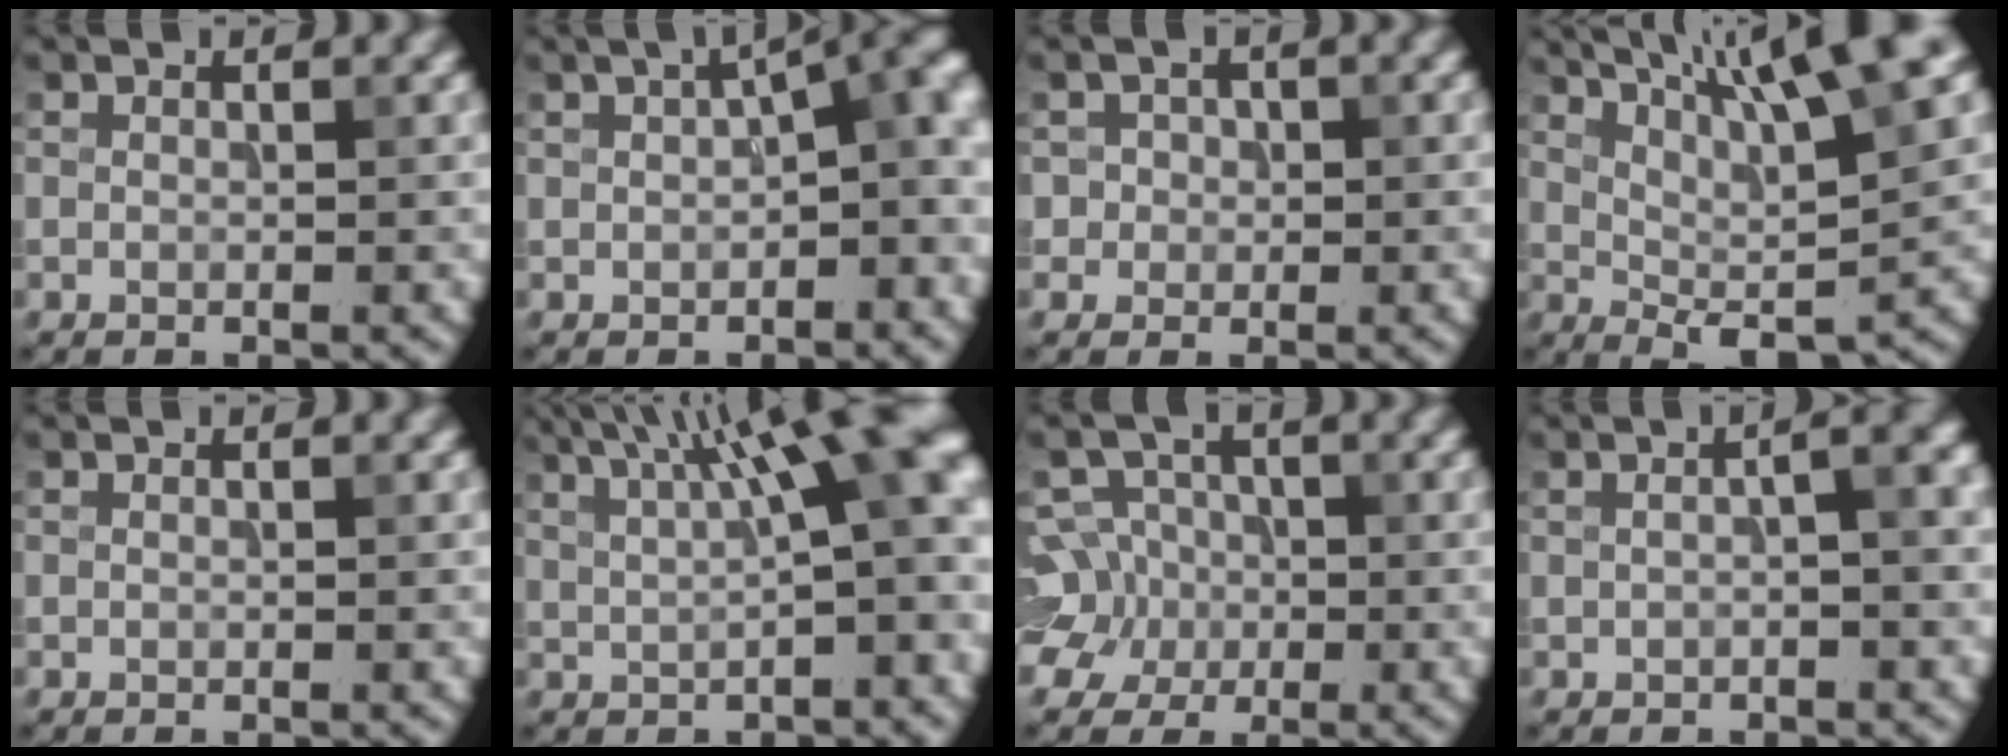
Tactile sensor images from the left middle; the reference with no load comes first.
{"total": 7.7, "force": [0.6, 3.8, 6.7], "torque": [-0.061, 0.020, 0.006]}
{"total": 2.1, "force": [0.1, 2.0, 0.5], "torque": [0.003, 0.003, 0.002]}
{"total": 10.7, "force": [5.4, 2.2, 9.0], "torque": [-0.126, 0.019, 0.085]}
{"total": 0.0}
{"total": 11.7, "force": [4.2, 3.2, 10.5], "torque": [-0.130, 0.025, 0.066]}
{"total": 7.6, "force": [-0.6, 7.0, 3.0], "torque": [-0.050, 0.032, -0.048]}
{"total": 3.0, "force": [0.2, 0.8, 2.9], "torque": [-0.042, 0.014, 0.000]}